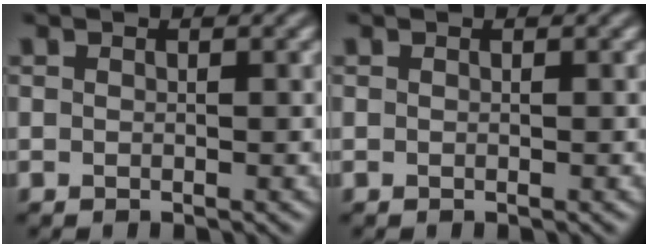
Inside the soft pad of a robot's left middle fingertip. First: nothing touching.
{"total": 0.0}